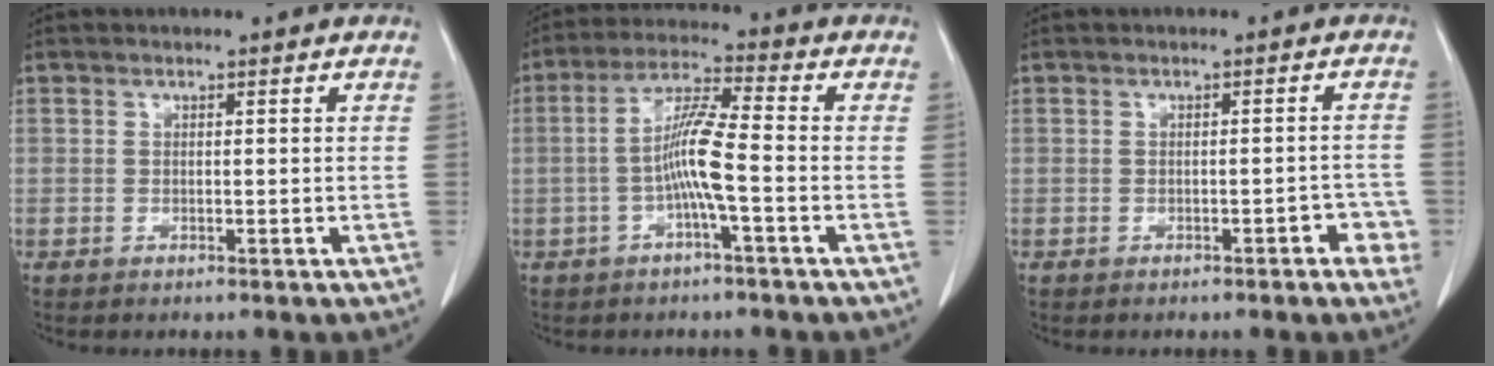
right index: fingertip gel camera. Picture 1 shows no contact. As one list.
[{"total": 7.4, "force": [-1.7, 0.0, 7.2], "torque": [-0.143, 0.010, -0.036]}, {"total": 3.3, "force": [-1.6, 1.1, 2.6], "torque": [-0.022, 0.005, -0.017]}]